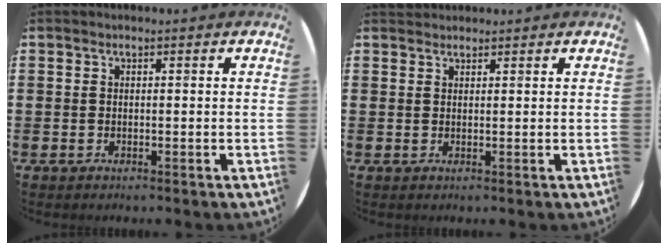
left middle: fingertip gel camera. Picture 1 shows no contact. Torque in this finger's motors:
{"motor_torque": [0.00, -0.81, 0.00, 0.00]}